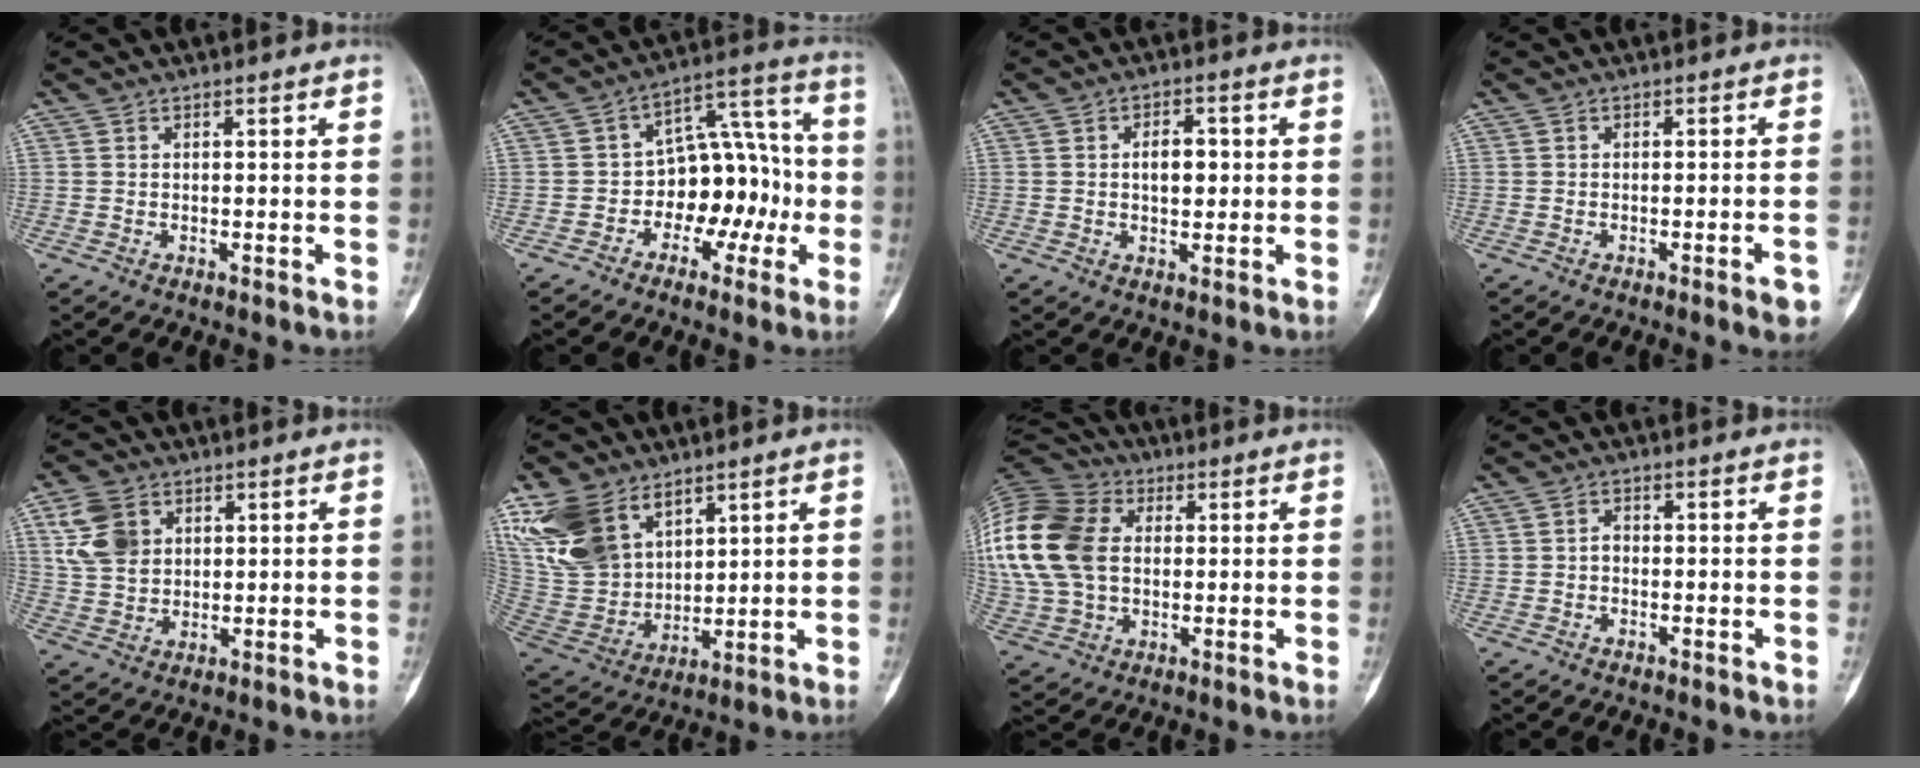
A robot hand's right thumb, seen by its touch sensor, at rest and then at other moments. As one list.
[{"total": 12.3, "force": [-2.9, 8.5, 8.4], "torque": [-0.066, 0.061, -0.049]}, {"total": 4.8, "force": [0.4, 2.9, 3.8], "torque": [-0.046, 0.008, 0.008]}, {"total": 3.7, "force": [-2.0, 0.4, 3.1], "torque": [-0.034, 0.007, -0.026]}, {"total": 10.4, "force": [3.4, 7.8, 5.8], "torque": [-0.094, -0.003, 0.070]}, {"total": 17.7, "force": [9.5, 11.3, 9.6], "torque": [-0.188, -0.028, 0.204]}, {"total": 23.7, "force": [3.4, 17.0, 16.3], "torque": [-0.379, 0.027, 0.068]}, {"total": 1.2, "force": [-0.4, 0.8, 0.7], "torque": [-0.005, 0.005, -0.009]}]